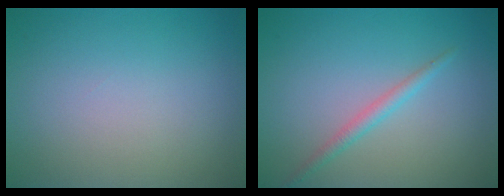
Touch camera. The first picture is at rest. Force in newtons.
{"total": 1.5, "press": 1.5, "slide": 0.0}